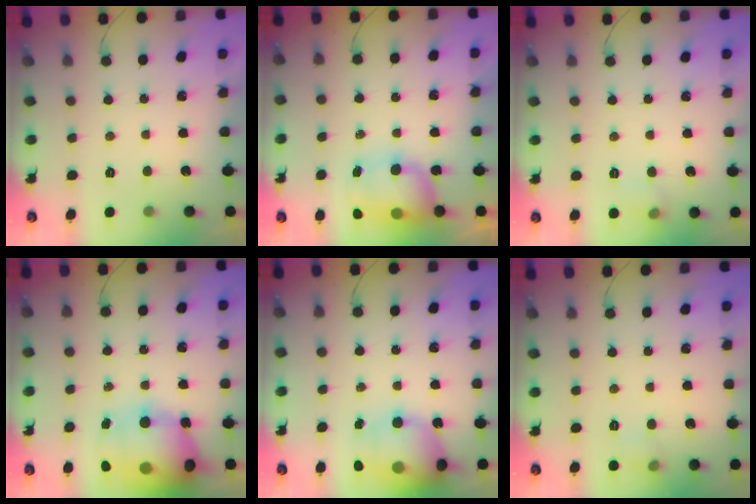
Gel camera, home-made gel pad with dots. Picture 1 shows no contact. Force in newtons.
{"total": 8.1, "press": 8.0, "slide": 1.7}
{"total": 5.5, "press": 5.2, "slide": 1.6}
{"total": 22.0, "press": 21.5, "slide": 4.7}
{"total": 17.9, "press": 17.4, "slide": 3.9}
{"total": 4.6, "press": 4.4, "slide": 1.4}